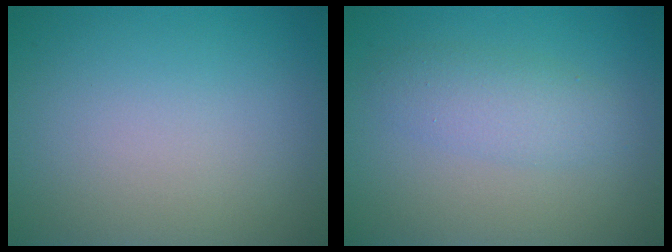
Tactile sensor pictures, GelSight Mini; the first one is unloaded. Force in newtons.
{"total": 2.8, "press": 2.8, "slide": 0.1}